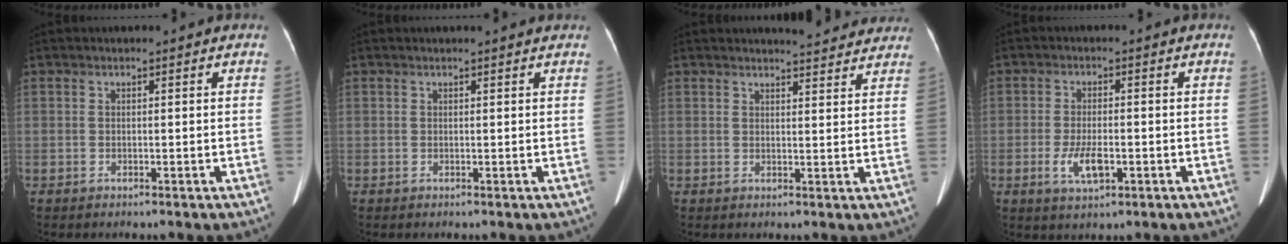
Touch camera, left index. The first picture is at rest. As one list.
[{"total": 2.1, "force": [2.0, -0.2, 0.5], "torque": [-0.011, 0.006, 0.018]}, {"total": 7.8, "force": [7.5, 1.3, 1.6], "torque": [-0.013, -0.005, 0.072]}, {"total": 4.8, "force": [-1.6, 1.8, 4.2], "torque": [-0.089, -0.005, -0.022]}]